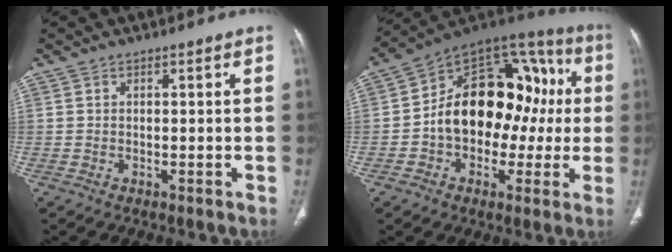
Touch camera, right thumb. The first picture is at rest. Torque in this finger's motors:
{"motor_torque": [2.50, 2.51, 1.34, -1.21, 0.44]}